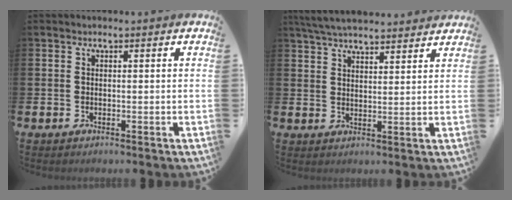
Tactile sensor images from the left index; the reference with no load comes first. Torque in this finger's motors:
{"motor_torque": [1.05, -1.09, 0.35, 0.17]}